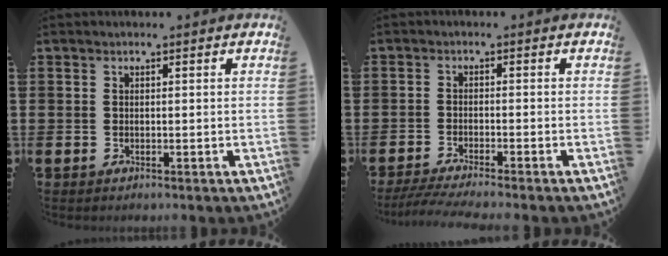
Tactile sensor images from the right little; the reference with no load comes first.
{"total": 2.8, "force": [-2.2, -0.1, 1.7], "torque": [-0.032, -0.006, -0.043]}